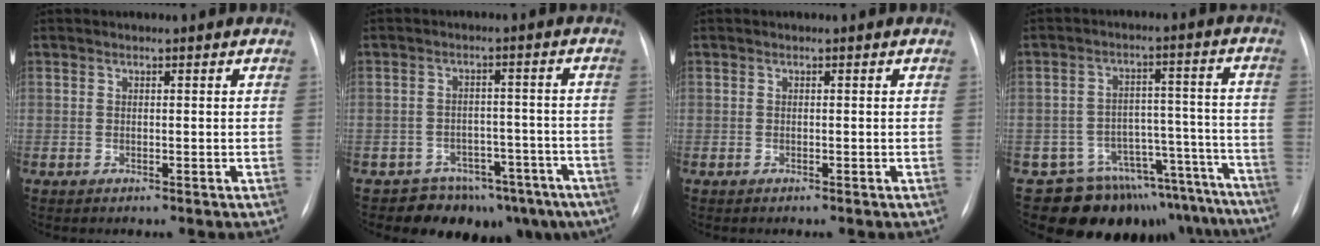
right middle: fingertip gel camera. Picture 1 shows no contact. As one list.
[{"total": 11.9, "force": [-9.1, 7.1, 2.9], "torque": [-0.008, 0.043, -0.111]}, {"total": 0.0}, {"total": 19.3, "force": [-17.5, 7.6, 3.2], "torque": [-0.001, 0.070, -0.220]}]